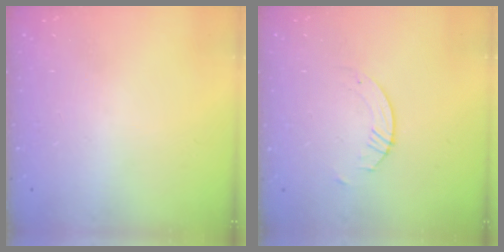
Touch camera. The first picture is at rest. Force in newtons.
{"total": 0.8, "press": 0.8, "slide": 0.2}